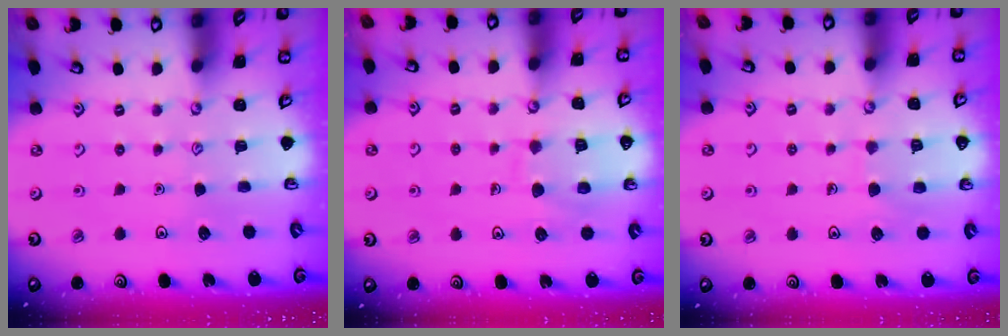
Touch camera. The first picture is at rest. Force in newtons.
{"total": 9.1, "press": 9.0, "slide": 0.9}
{"total": 4.8, "press": 4.8, "slide": 0.3}